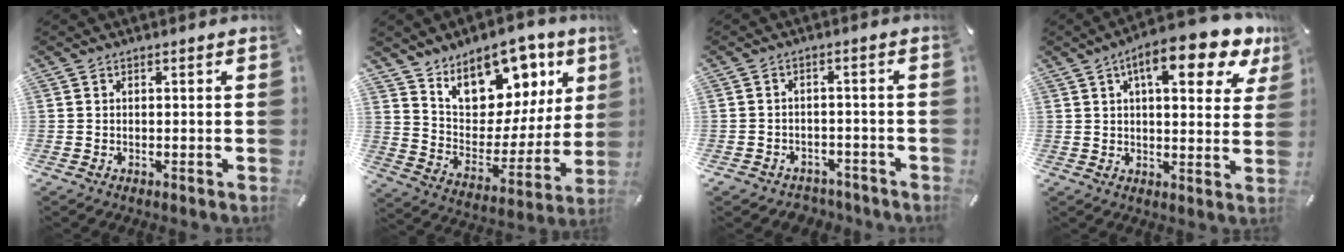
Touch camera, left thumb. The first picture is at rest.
{"total": 15.3, "force": [10.7, 9.2, 5.9], "torque": [-0.090, -0.086, 0.191]}
{"total": 3.4, "force": [-2.4, 2.4, 0.7], "torque": [-0.020, 0.009, -0.048]}
{"total": 14.1, "force": [8.1, 5.0, 10.4], "torque": [-0.147, -0.038, 0.127]}